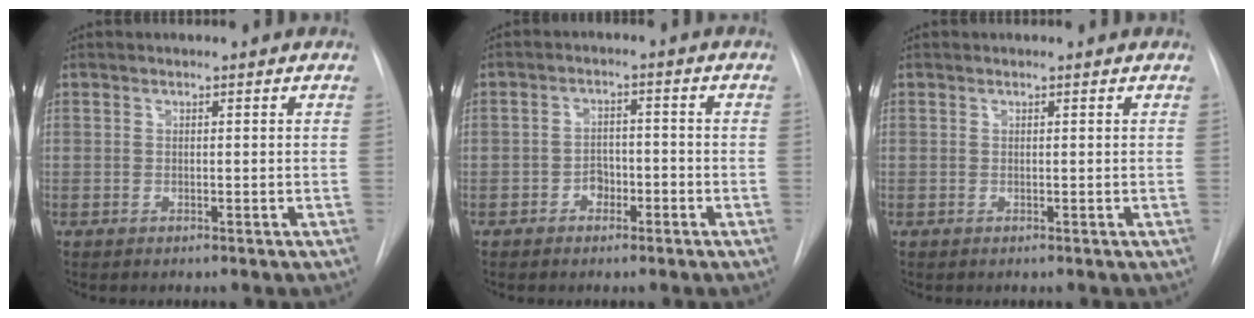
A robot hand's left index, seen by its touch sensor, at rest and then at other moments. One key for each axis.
{"total": 3.5, "fx": -2.6, "fy": 1.9, "fz": 1.3, "tx": -0.013, "ty": 0.002, "tz": -0.041}
{"total": 0.7, "fx": -0.7, "fy": -0.1, "fz": -0.2, "tx": 0.001, "ty": -0.004, "tz": -0.013}